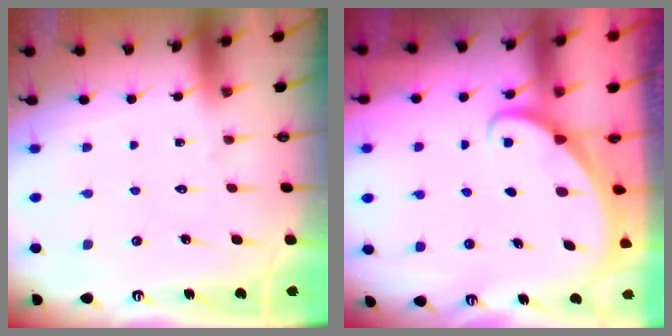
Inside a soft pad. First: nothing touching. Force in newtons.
{"total": 1.8, "press": 1.8, "slide": 0.0}